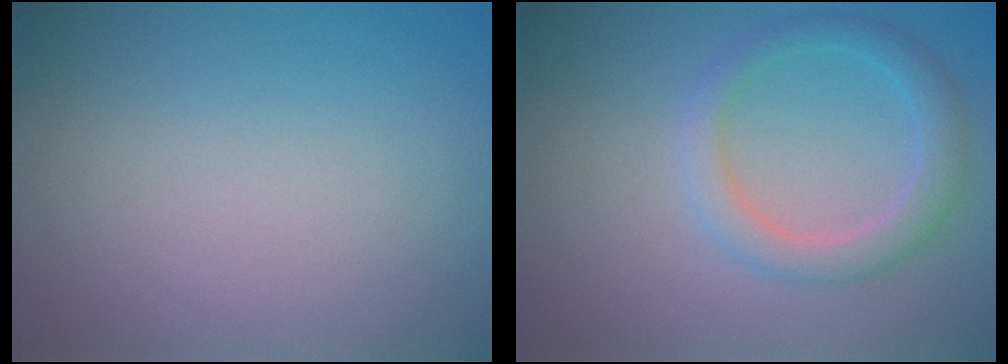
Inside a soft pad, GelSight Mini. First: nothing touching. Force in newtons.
{"total": 2.8, "press": 2.8, "slide": 0.1}